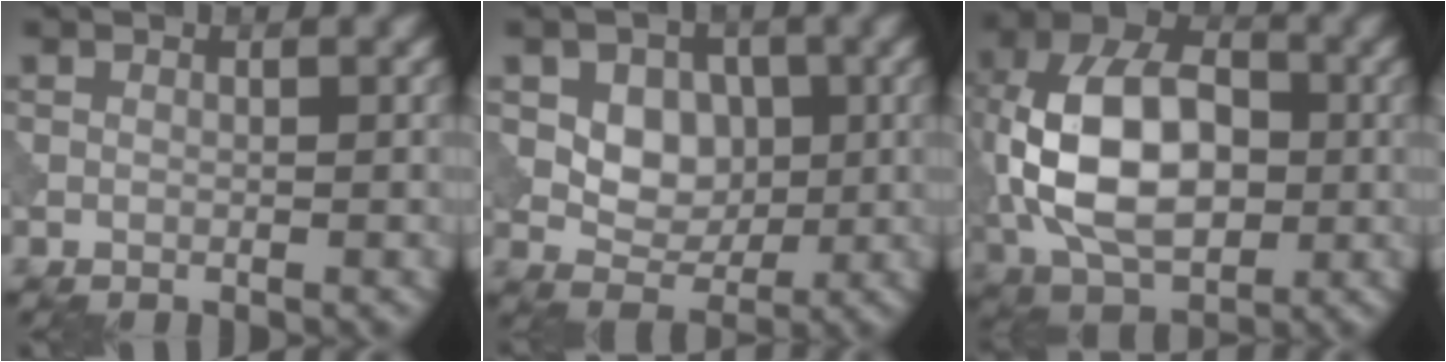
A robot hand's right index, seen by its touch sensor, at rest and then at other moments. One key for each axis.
{"total": 4.3, "fx": 0.5, "fy": 3.3, "fz": 2.8, "tx": -0.044, "ty": -0.005, "tz": 0.003}
{"total": 11.9, "fx": -0.6, "fy": 7.6, "fz": 9.2, "tx": -0.182, "ty": 0.014, "tz": -0.025}